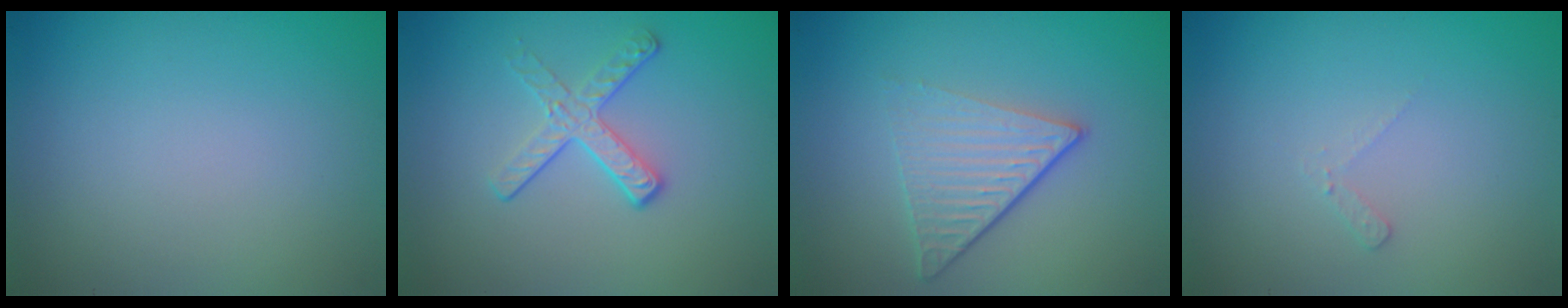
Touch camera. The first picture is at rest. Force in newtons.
{"total": 2.4, "press": 1.7, "slide": 1.7}
{"total": 4.5, "press": 2.9, "slide": 3.5}
{"total": 0.8, "press": 0.8, "slide": 0.2}